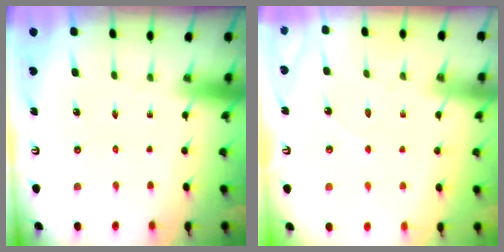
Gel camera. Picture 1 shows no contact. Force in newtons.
{"total": 3.7, "press": 3.7, "slide": 0.4}